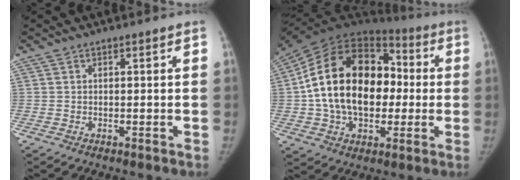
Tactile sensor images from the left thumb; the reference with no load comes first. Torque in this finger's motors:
{"motor_torque": [2.12, 2.89, 2.08, -0.70, 0.22]}